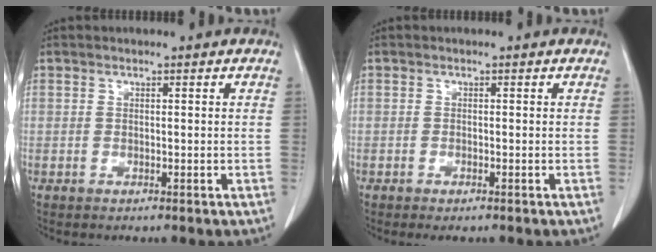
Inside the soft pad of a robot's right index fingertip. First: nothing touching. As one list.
[{"total": 1.2, "force": [-0.7, 0.3, 0.8], "torque": [-0.015, -0.003, -0.005]}]